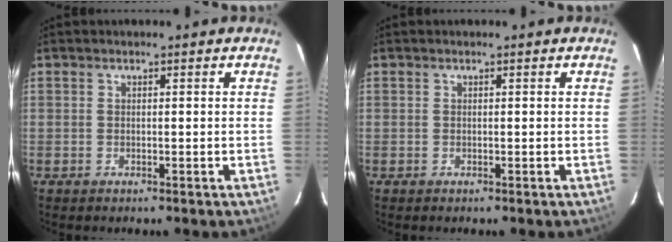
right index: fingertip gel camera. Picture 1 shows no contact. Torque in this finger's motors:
{"motor_torque": [0.00, 0.00, 0.00, 0.00]}